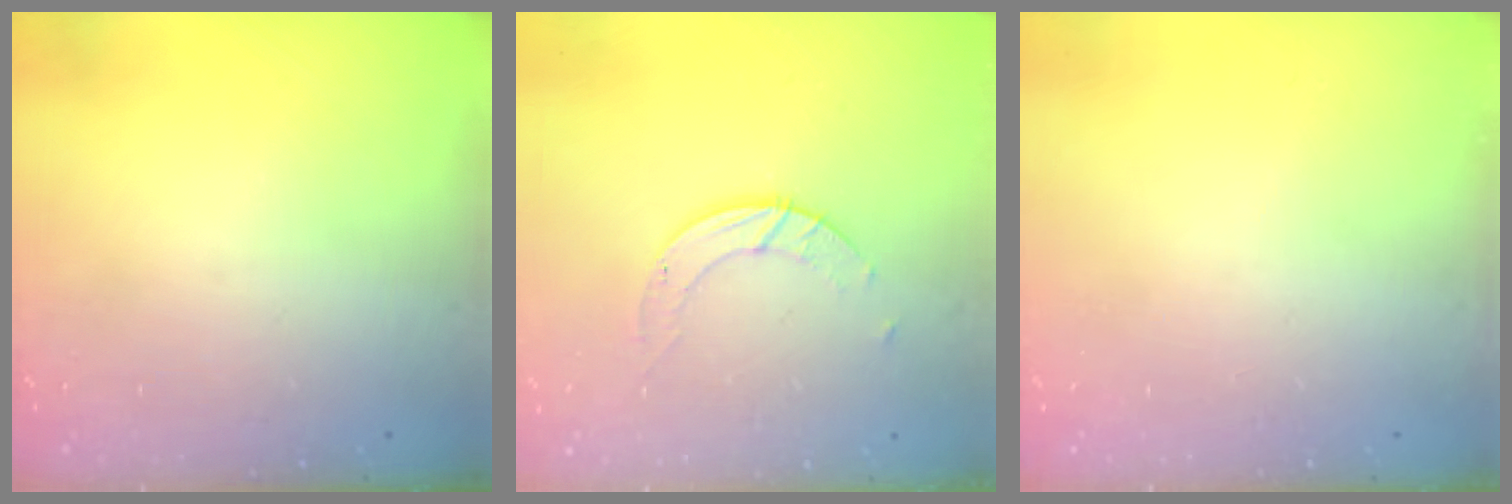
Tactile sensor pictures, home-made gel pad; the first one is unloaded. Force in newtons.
{"total": 3.0, "press": 3.0, "slide": 0.3}
{"total": 0.0}